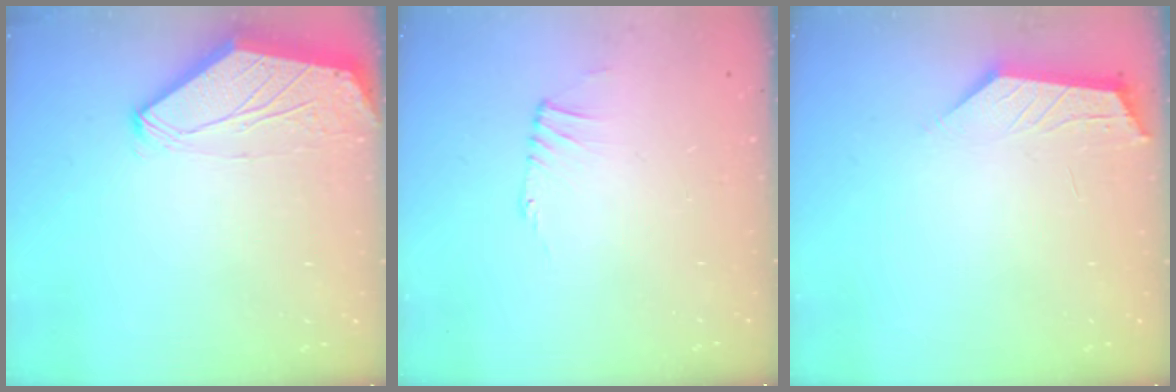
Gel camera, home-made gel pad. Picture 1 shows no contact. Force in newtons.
{"total": 0.0}
{"total": 2.1, "press": 2.1, "slide": 0.3}